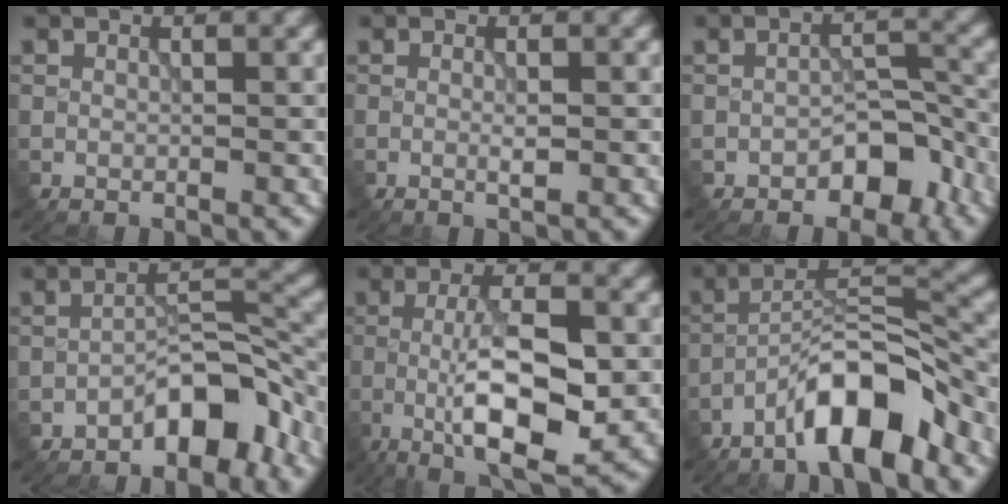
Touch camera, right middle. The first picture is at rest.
{"total": 1.0, "force": [-0.1, 0.1, 1.0], "torque": [-0.017, -0.003, -0.002]}
{"total": 4.4, "force": [-2.6, 2.4, 2.6], "torque": [-0.029, 0.006, -0.040]}
{"total": 5.7, "force": [-3.6, 2.1, 3.9], "torque": [-0.050, 0.019, -0.061]}
{"total": 9.1, "force": [-2.0, 2.8, 8.5], "torque": [-0.143, 0.003, -0.035]}
{"total": 8.3, "force": [-5.4, 2.2, 5.9], "torque": [-0.093, 0.019, -0.097]}